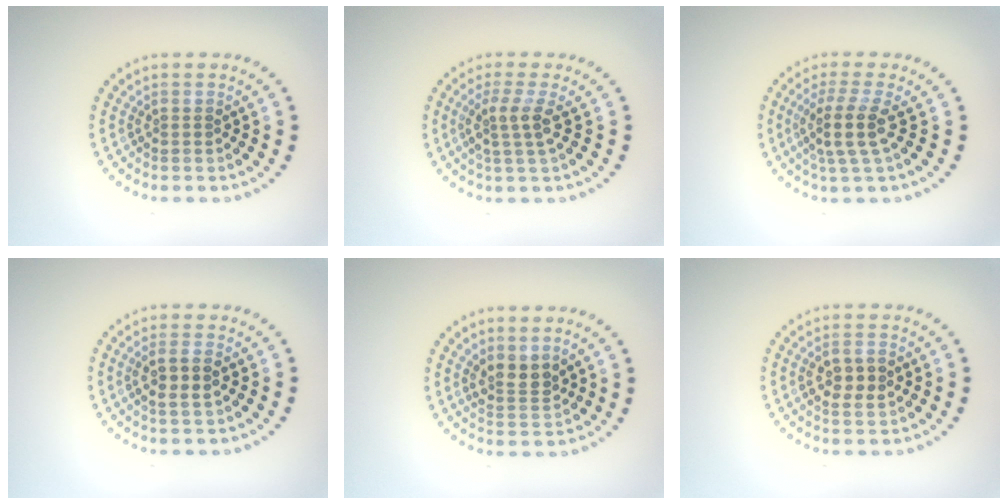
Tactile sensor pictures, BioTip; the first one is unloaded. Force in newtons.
{"total": 2.6, "press": 2.0, "slide": 1.7}
{"total": 3.3, "press": 2.6, "slide": 2.1}
{"total": 2.3, "press": 2.2, "slide": 0.9}
{"total": 2.5, "press": 2.2, "slide": 1.1}
{"total": 3.0, "press": 3.0, "slide": 0.2}